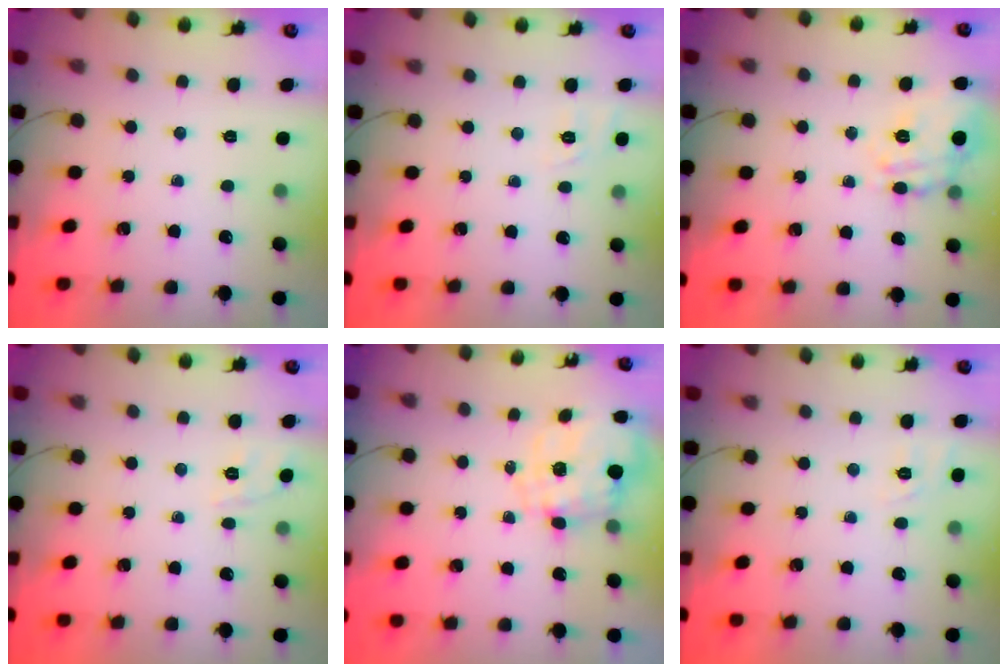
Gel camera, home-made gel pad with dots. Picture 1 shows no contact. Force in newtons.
{"total": 2.3, "press": 1.3, "slide": 1.9}
{"total": 8.1, "press": 7.9, "slide": 1.4}
{"total": 1.8, "press": 0.3, "slide": 1.8}
{"total": 2.9, "press": 2.7, "slide": 1.1}
{"total": 2.3, "press": 1.3, "slide": 1.9}